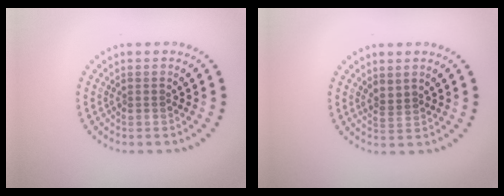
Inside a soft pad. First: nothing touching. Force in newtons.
{"total": 0.9, "press": 0.6, "slide": 0.6}